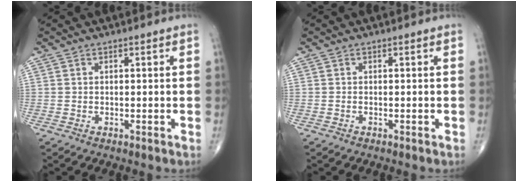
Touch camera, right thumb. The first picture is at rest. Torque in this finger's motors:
{"motor_torque": [-0.43, 0.04, -0.19, -0.13, 0.02]}